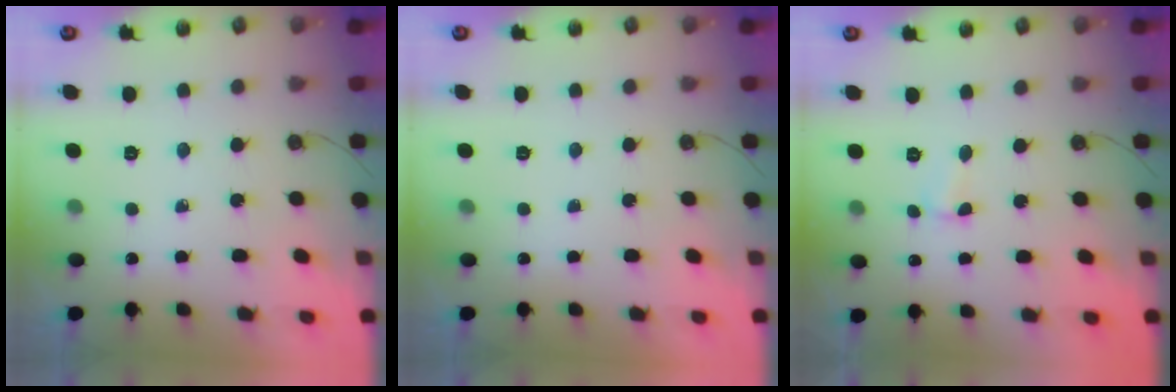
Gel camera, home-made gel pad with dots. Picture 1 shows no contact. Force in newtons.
{"total": 0.0}
{"total": 1.4, "press": 1.4, "slide": 0.4}